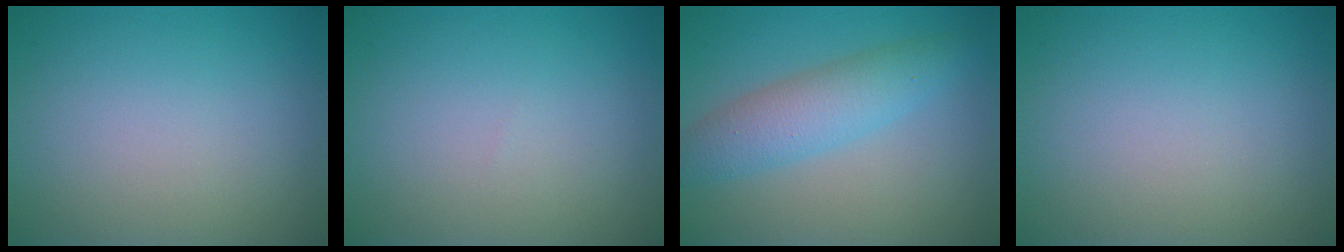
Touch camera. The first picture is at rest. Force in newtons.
{"total": 0.0}
{"total": 4.3, "press": 4.3, "slide": 0.1}
{"total": 0.0}